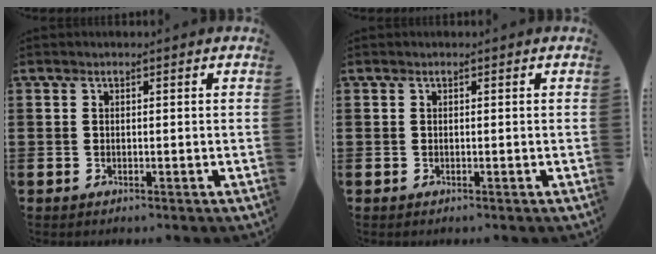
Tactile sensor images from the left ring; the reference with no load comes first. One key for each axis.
{"total": 0.0}